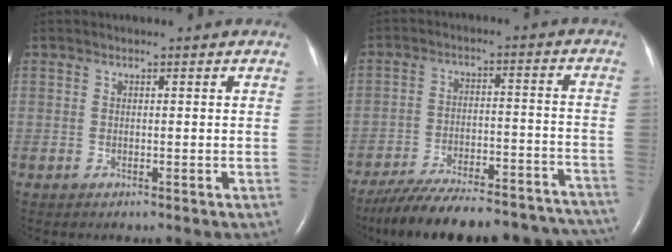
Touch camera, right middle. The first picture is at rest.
{"total": 28.3, "force": [-25.1, 6.6, 11.3], "torque": [-0.148, -0.005, -0.338]}